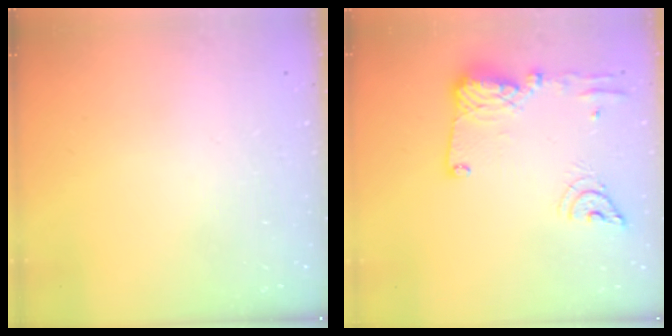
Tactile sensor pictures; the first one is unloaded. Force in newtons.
{"total": 15.6, "press": 15.5, "slide": 1.8}